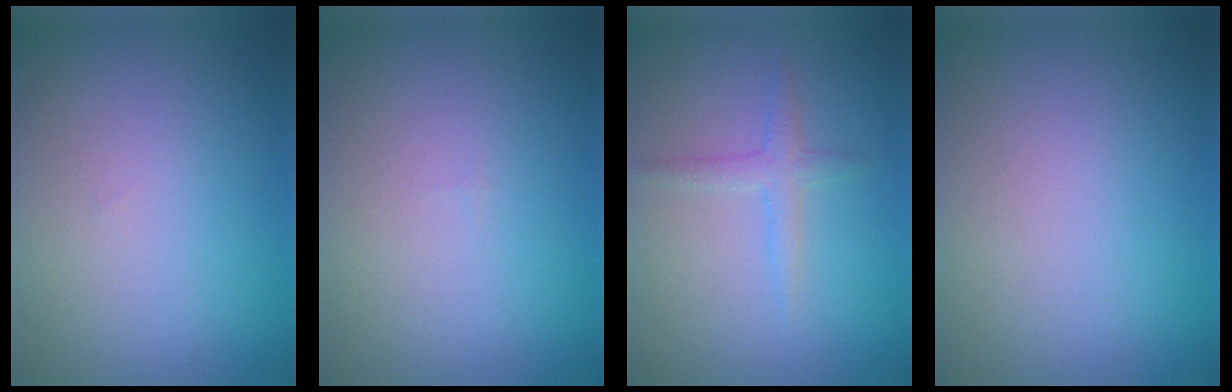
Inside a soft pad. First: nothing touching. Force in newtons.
{"total": 0.0}
{"total": 1.7, "press": 1.7, "slide": 0.1}
{"total": 0.0}